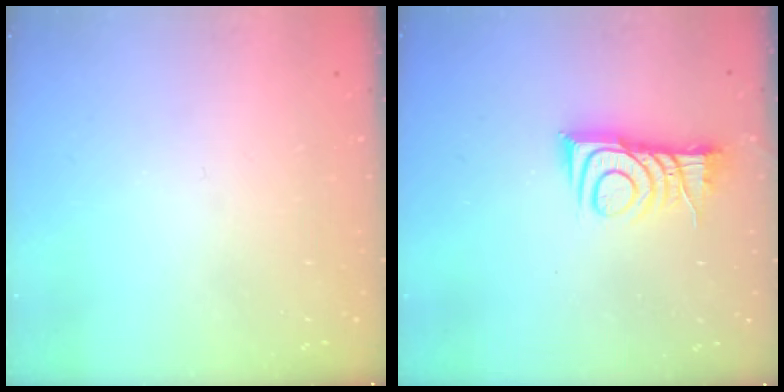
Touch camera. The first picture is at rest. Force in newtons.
{"total": 10.4, "press": 10.4, "slide": 0.0}